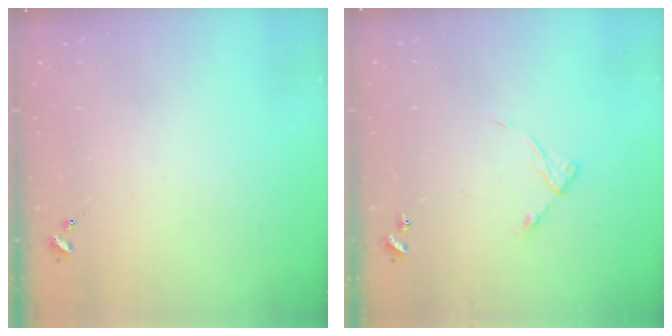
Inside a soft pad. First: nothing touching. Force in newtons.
{"total": 5.8, "press": 5.7, "slide": 0.6}